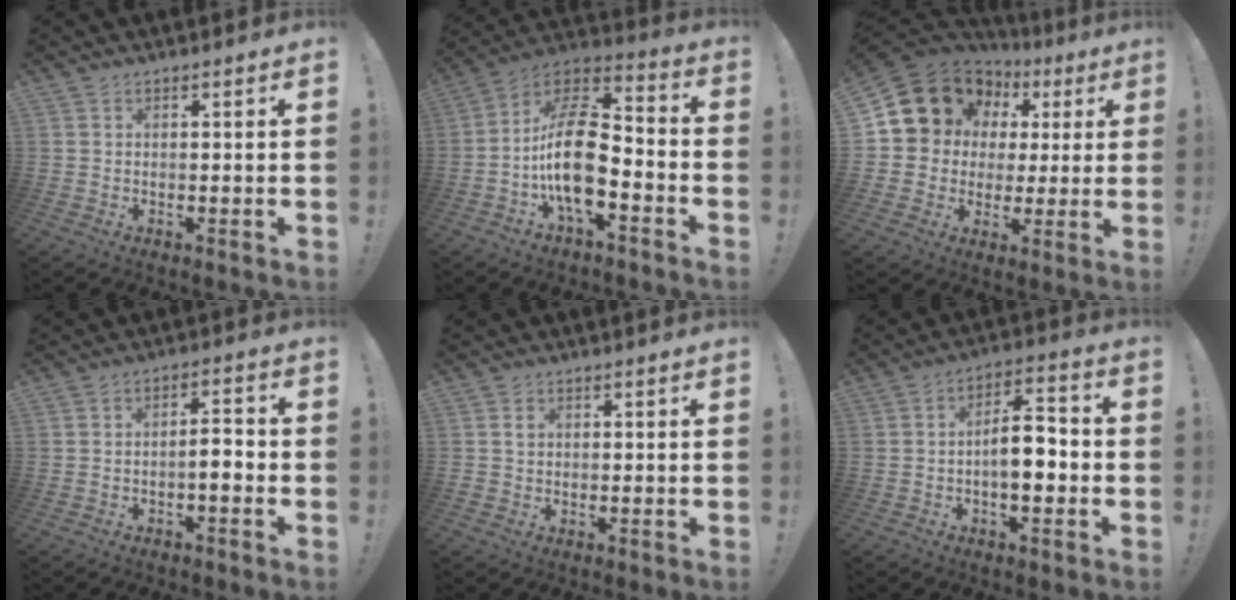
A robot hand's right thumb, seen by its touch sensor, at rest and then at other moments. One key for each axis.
{"total": 18.3, "fx": -4.3, "fy": 9.1, "fz": 15.3, "tx": -0.296, "ty": 0.030, "tz": -0.068}
{"total": 12.6, "fx": 6.4, "fy": 10.2, "fz": 3.8, "tx": -0.058, "ty": -0.044, "tz": 0.137}
{"total": 5.3, "fx": -1.9, "fy": 1.6, "fz": 4.7, "tx": -0.070, "ty": 0.005, "tz": -0.035}
{"total": 1.5, "fx": 0.3, "fy": 1.3, "fz": 0.7, "tx": -0.008, "ty": 0.001, "tz": 0.003}
{"total": 10.4, "fx": -1.9, "fy": 4.8, "fz": 9.0, "tx": -0.131, "ty": 0.012, "tz": -0.035}